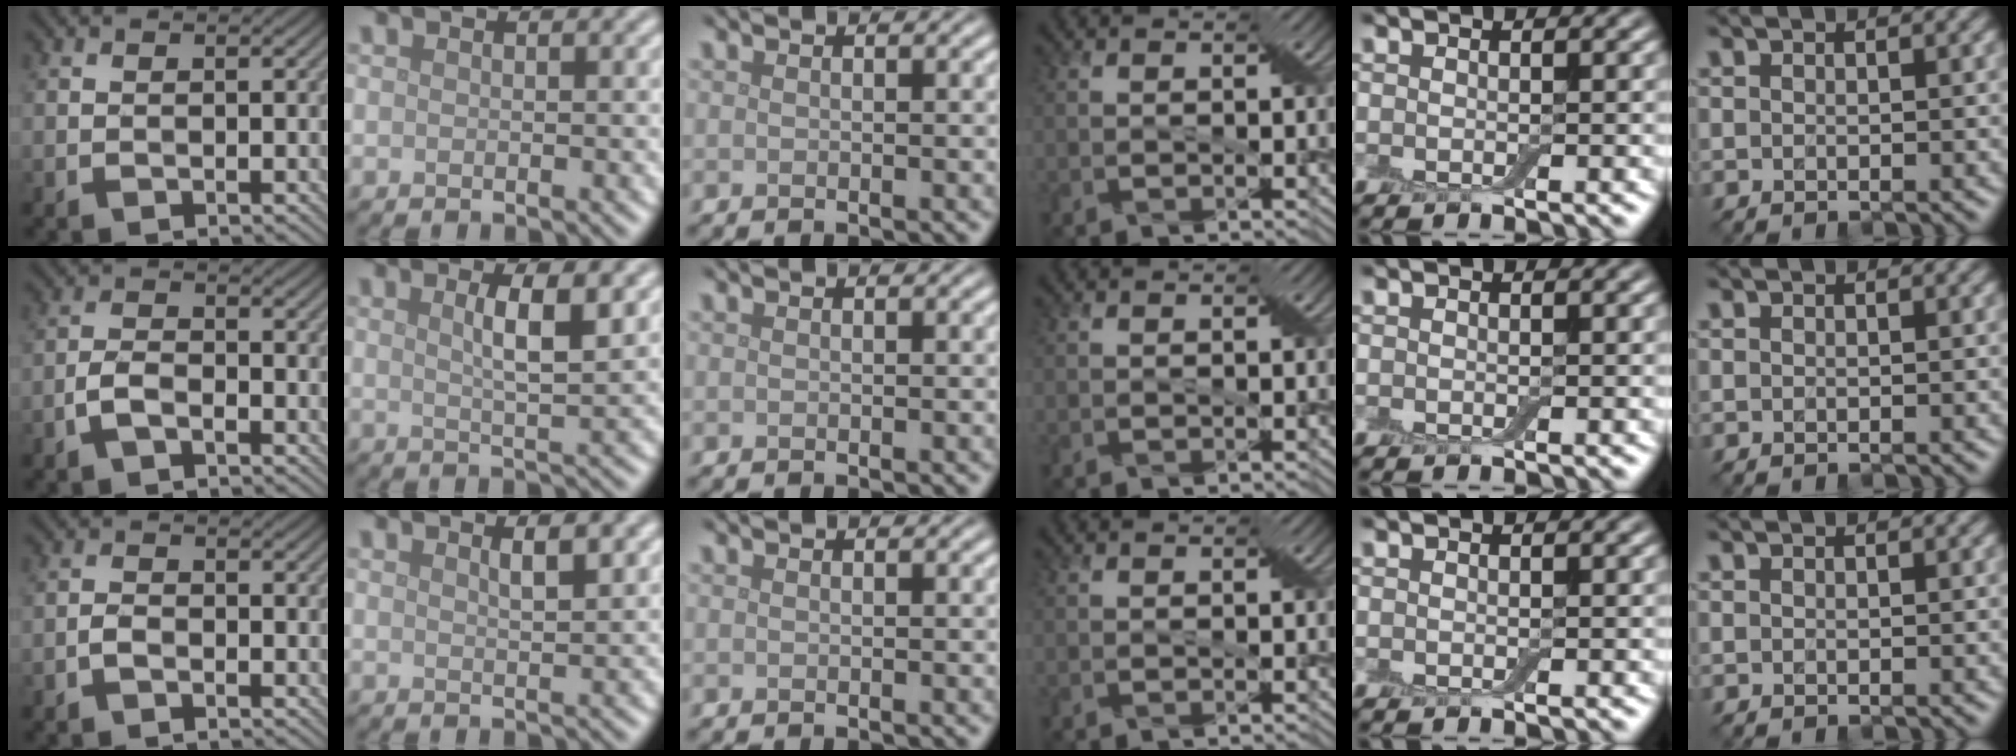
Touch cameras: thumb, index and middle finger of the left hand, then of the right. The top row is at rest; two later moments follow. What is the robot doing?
{"motion": "squeeze", "object": "air blower"}